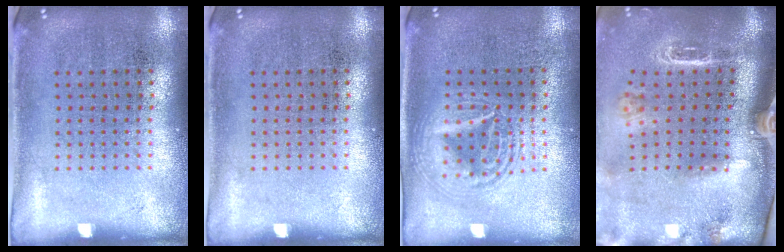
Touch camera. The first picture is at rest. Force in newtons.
{"total": 0.0}
{"total": 2.8, "press": 2.8, "slide": 0.4}
{"total": 2.6, "press": 1.9, "slide": 1.7}